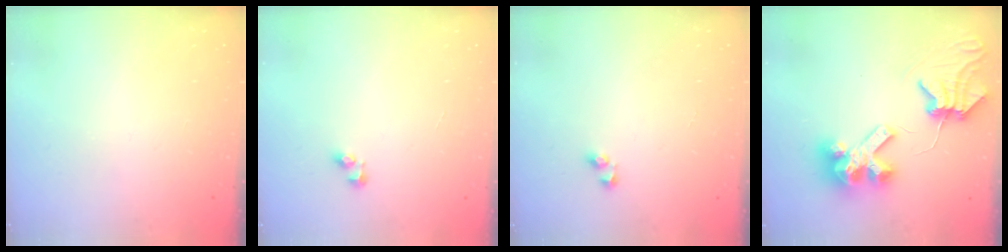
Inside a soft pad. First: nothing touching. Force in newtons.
{"total": 2.0, "press": 2.0, "slide": 0.3}
{"total": 2.7, "press": 2.6, "slide": 0.6}
{"total": 10.2, "press": 10.1, "slide": 1.4}